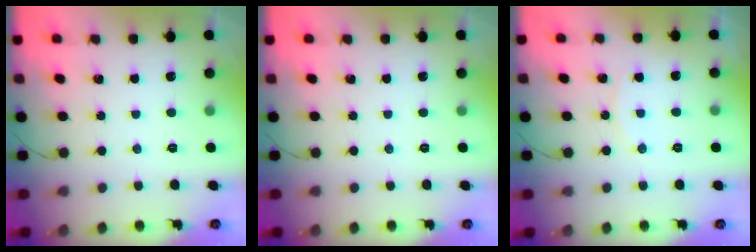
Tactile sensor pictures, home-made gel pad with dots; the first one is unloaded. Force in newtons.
{"total": 0.0}
{"total": 4.8, "press": 4.8, "slide": 0.6}